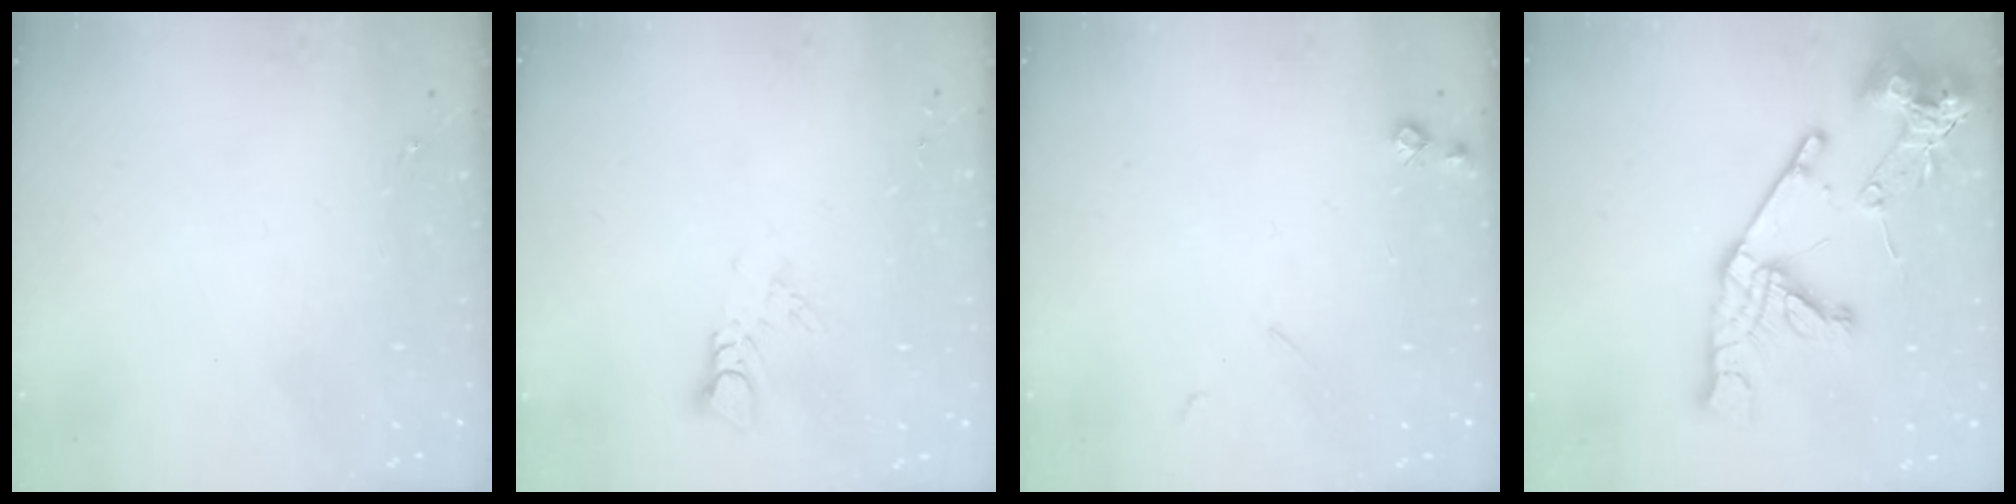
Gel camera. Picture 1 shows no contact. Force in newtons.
{"total": 3.6, "press": 3.6, "slide": 0.1}
{"total": 5.6, "press": 5.6, "slide": 0.8}
{"total": 20.6, "press": 20.5, "slide": 2.4}